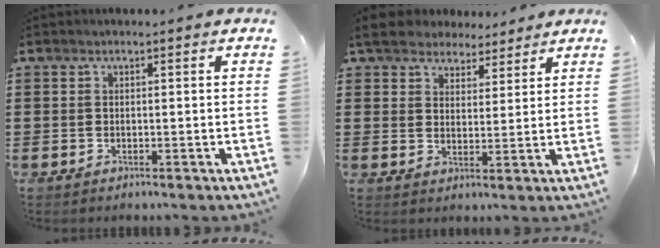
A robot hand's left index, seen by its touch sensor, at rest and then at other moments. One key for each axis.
{"total": 5.5, "fx": 4.8, "fy": 2.4, "fz": 1.1, "tx": -0.047, "ty": -0.007, "tz": 0.087}